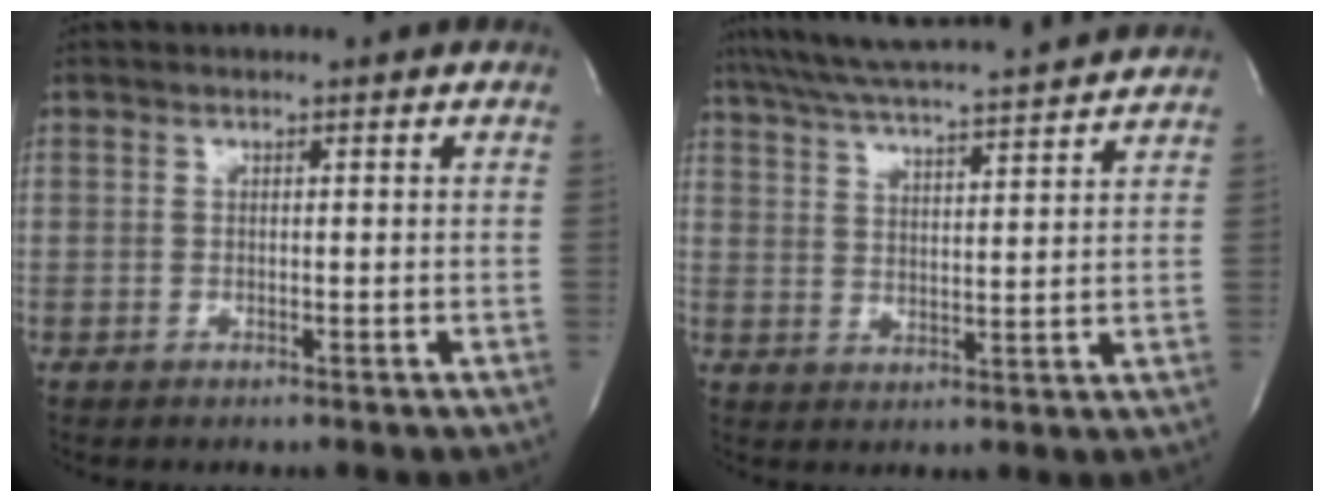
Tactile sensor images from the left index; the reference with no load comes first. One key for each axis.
{"total": 16.9, "fx": 15.3, "fy": 0.3, "fz": 7.2, "tx": -0.133, "ty": 0.018, "tz": 0.220}